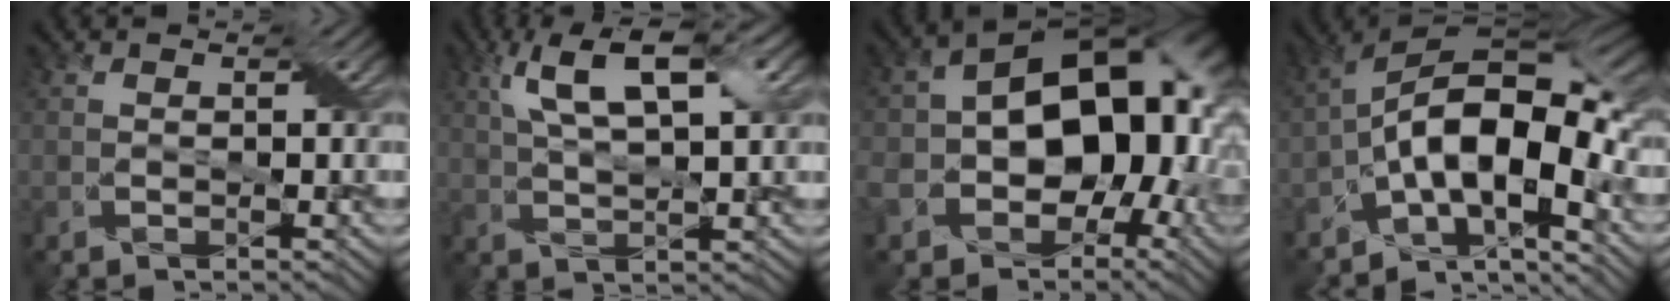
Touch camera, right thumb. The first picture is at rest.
{"total": 8.7, "force": [4.3, 2.2, 7.2], "torque": [-0.140, 0.016, 0.074]}
{"total": 18.6, "force": [-3.1, 14.2, 11.6], "torque": [-0.173, -0.012, -0.084]}
{"total": 14.6, "force": [-5.2, 6.9, 11.9], "torque": [-0.194, 0.006, -0.104]}